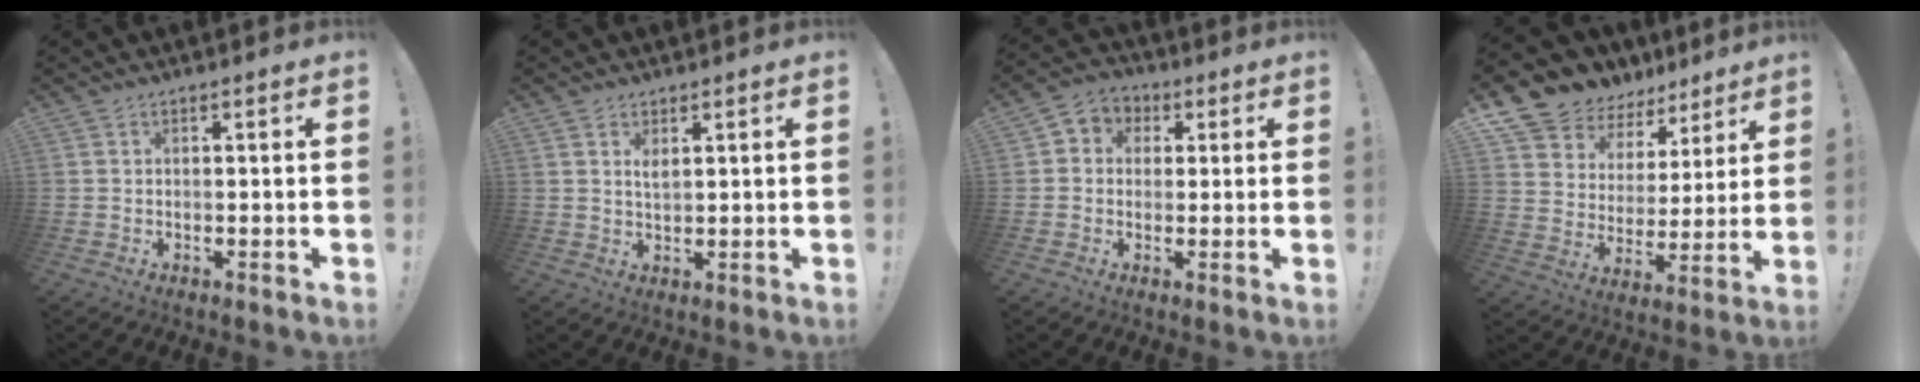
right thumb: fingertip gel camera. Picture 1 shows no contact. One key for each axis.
{"total": 2.3, "fx": 1.5, "fy": 0.9, "fz": 1.4, "tx": -0.007, "ty": -0.010, "tz": 0.023}
{"total": 5.2, "fx": -0.6, "fy": 4.9, "fz": 1.8, "tx": -0.018, "ty": 0.013, "tz": -0.007}
{"total": 9.2, "fx": 7.1, "fy": 5.7, "fz": 0.9, "tx": -0.021, "ty": -0.071, "tz": 0.136}